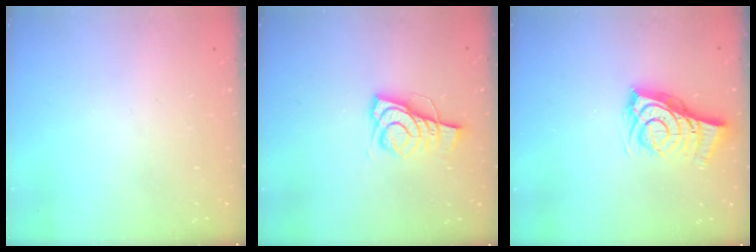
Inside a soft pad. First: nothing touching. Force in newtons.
{"total": 7.9, "press": 7.8, "slide": 0.3}
{"total": 7.7, "press": 7.7, "slide": 0.7}